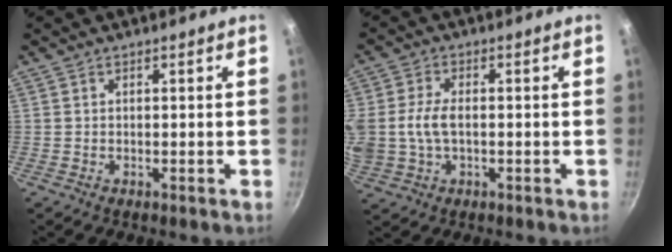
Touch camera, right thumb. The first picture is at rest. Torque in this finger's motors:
{"motor_torque": [2.49, 2.51, 1.32, -1.12, 0.58]}